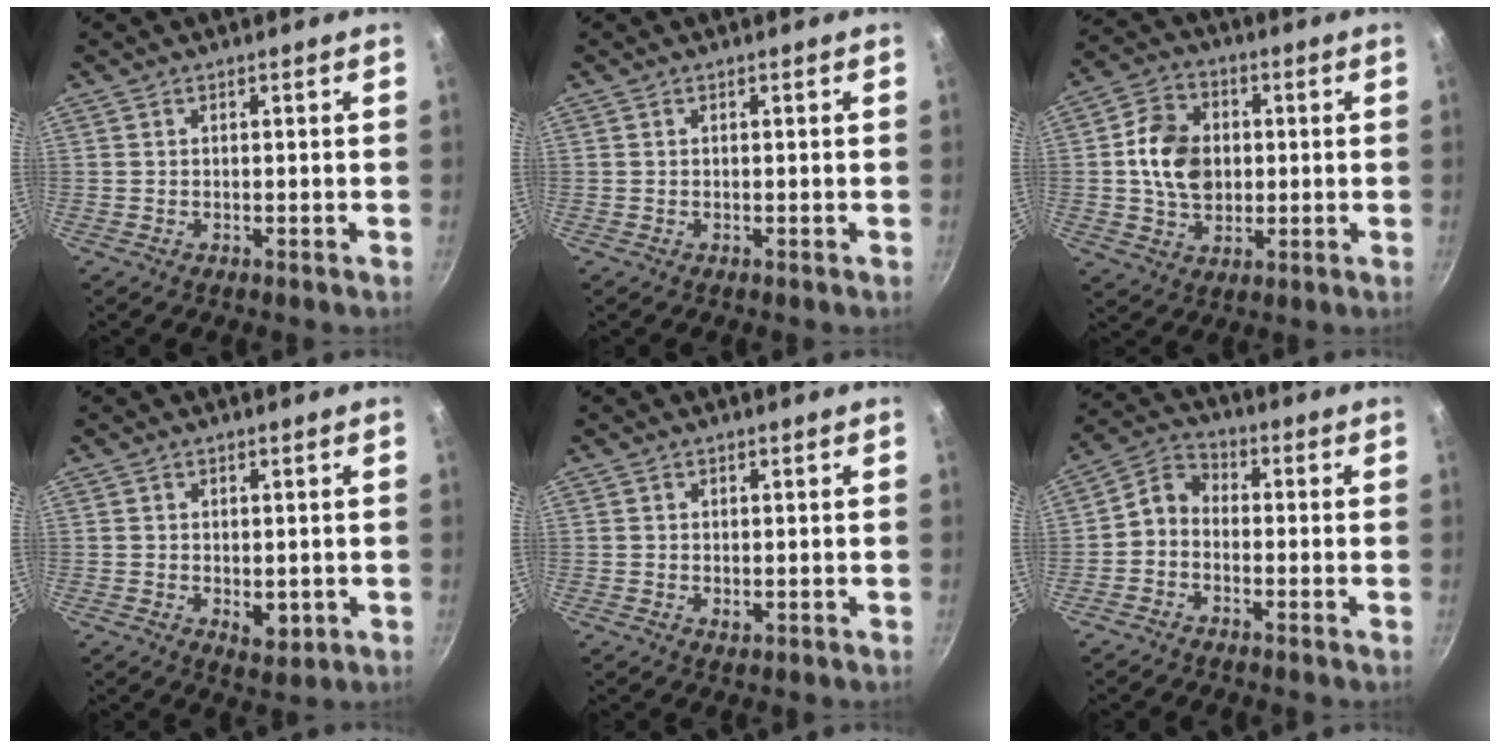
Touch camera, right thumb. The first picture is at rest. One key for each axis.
{"total": 0.0}
{"total": 11.6, "fx": 0.9, "fy": 9.0, "fz": 7.2, "tx": -0.101, "ty": 0.010, "tz": 0.011}
{"total": 3.9, "fx": -0.3, "fy": 2.6, "fz": 2.9, "tx": -0.038, "ty": -0.010, "tz": 0.000}
{"total": 1.2, "fx": 0.4, "fy": 0.9, "fz": 0.7, "tx": -0.010, "ty": -0.002, "tz": 0.006}
{"total": 5.0, "fx": -1.5, "fy": 3.9, "fz": 2.8, "tx": -0.047, "ty": 0.030, "tz": -0.048}